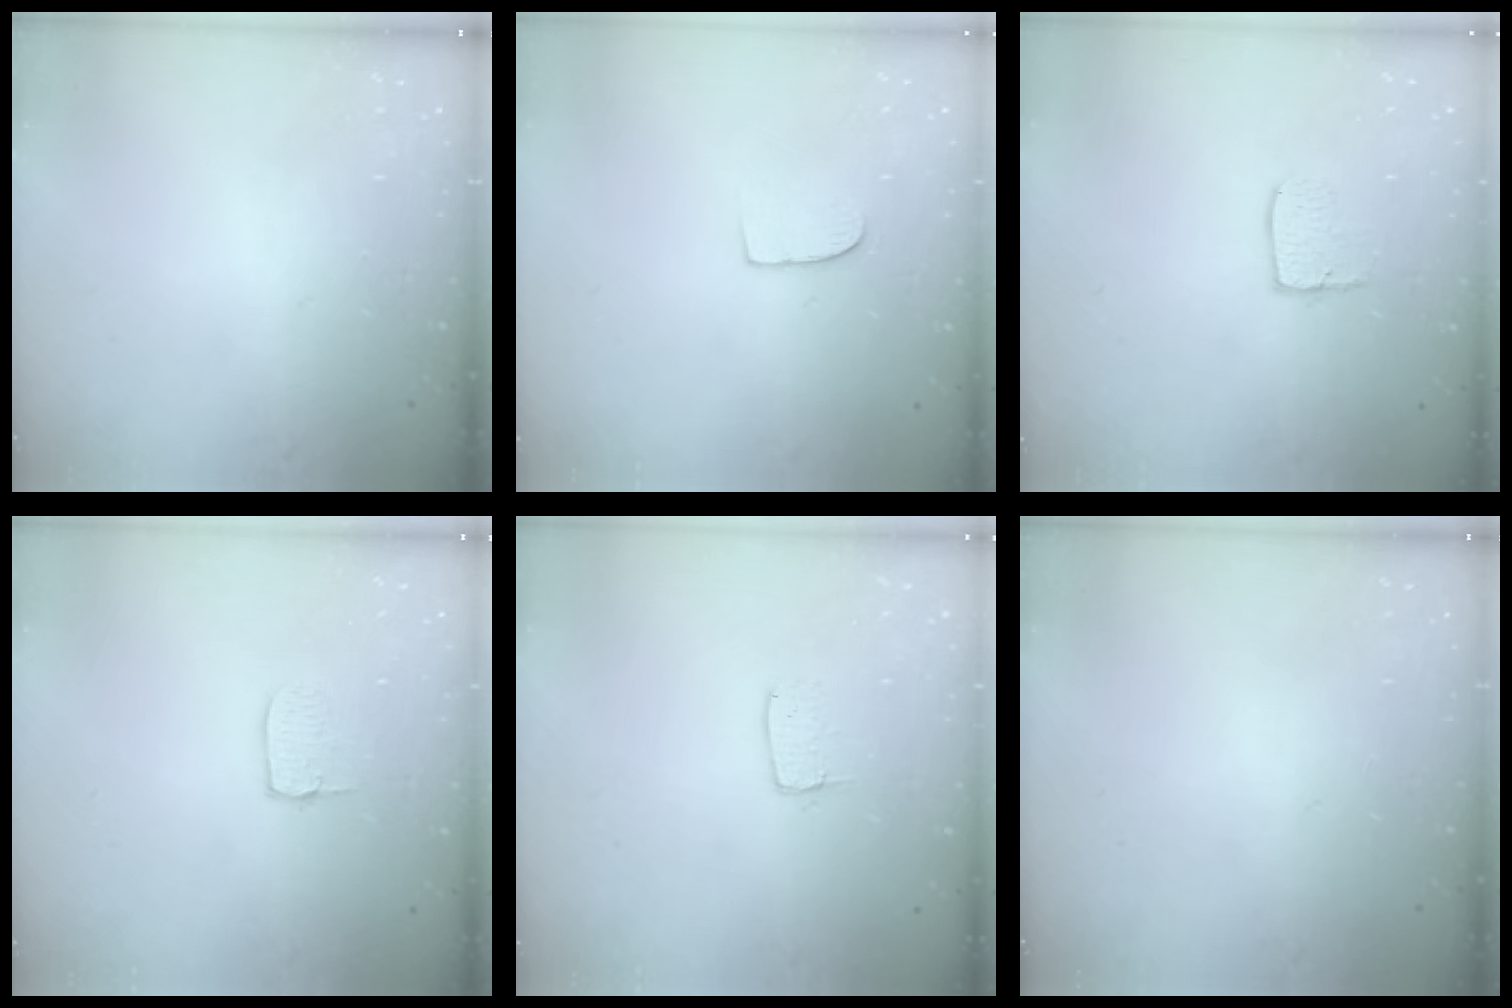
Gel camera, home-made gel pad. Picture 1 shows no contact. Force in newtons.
{"total": 7.3, "press": 7.2, "slide": 0.5}
{"total": 5.5, "press": 5.5, "slide": 0.3}
{"total": 4.9, "press": 4.8, "slide": 0.4}
{"total": 3.6, "press": 3.6, "slide": 0.2}
{"total": 0.0}